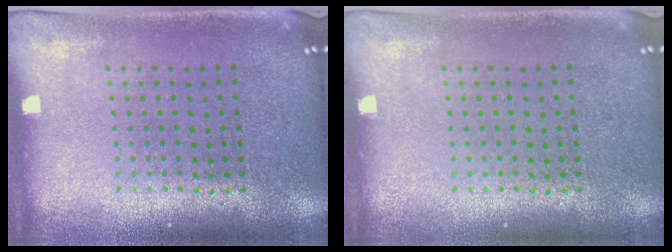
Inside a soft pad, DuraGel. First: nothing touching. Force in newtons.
{"total": 0.0}